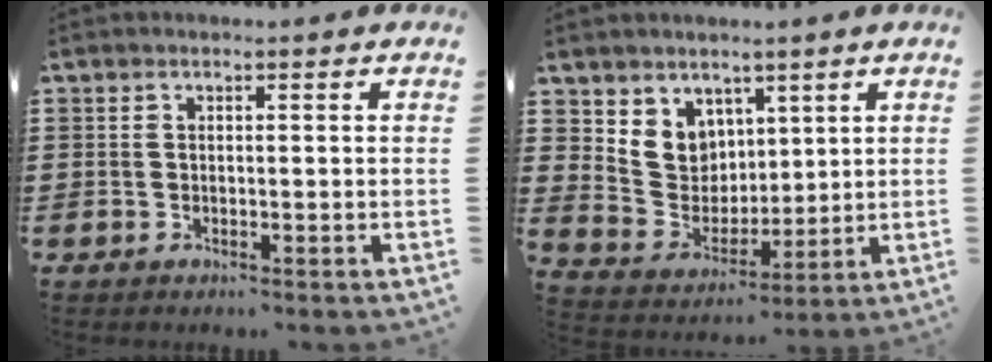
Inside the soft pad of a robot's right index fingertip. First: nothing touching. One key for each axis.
{"total": 7.0, "fx": 3.7, "fy": 5.9, "fz": 1.0, "tx": -0.058, "ty": -0.015, "tz": 0.074}